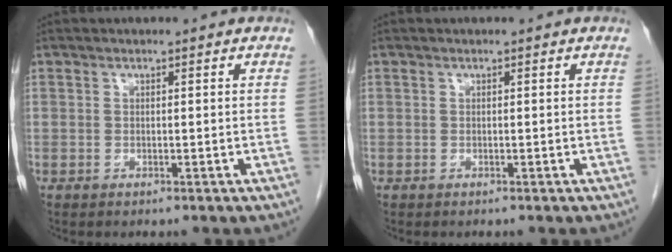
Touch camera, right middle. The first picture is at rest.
{"total": 0.0}